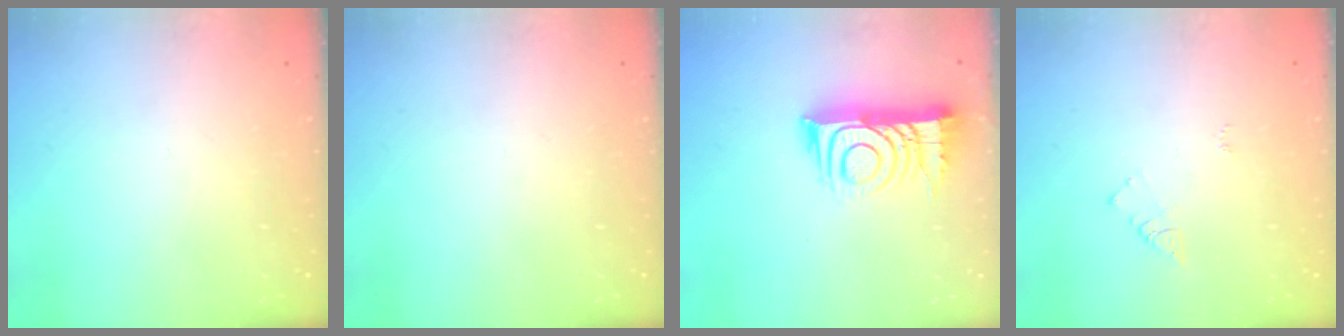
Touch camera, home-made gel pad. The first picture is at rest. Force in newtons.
{"total": 0.0}
{"total": 12.7, "press": 12.7, "slide": 0.9}
{"total": 5.4, "press": 5.4, "slide": 0.5}